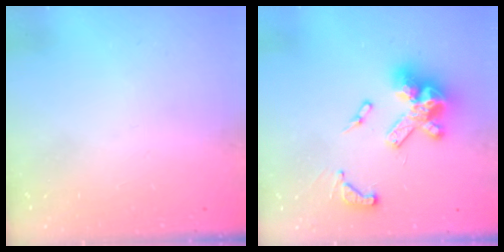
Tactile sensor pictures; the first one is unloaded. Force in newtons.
{"total": 17.4, "press": 17.2, "slide": 2.4}